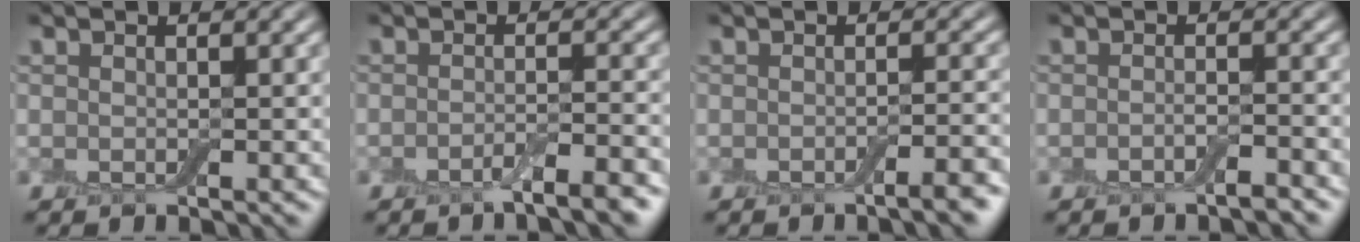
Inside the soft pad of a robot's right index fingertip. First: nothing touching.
{"total": 3.1, "force": [-2.0, 0.5, 2.3], "torque": [-0.032, 0.002, -0.041]}
{"total": 2.9, "force": [-1.6, 0.6, 2.3], "torque": [-0.024, 0.003, -0.029]}
{"total": 1.7, "force": [-1.1, 0.3, 1.3], "torque": [-0.017, 0.002, -0.024]}